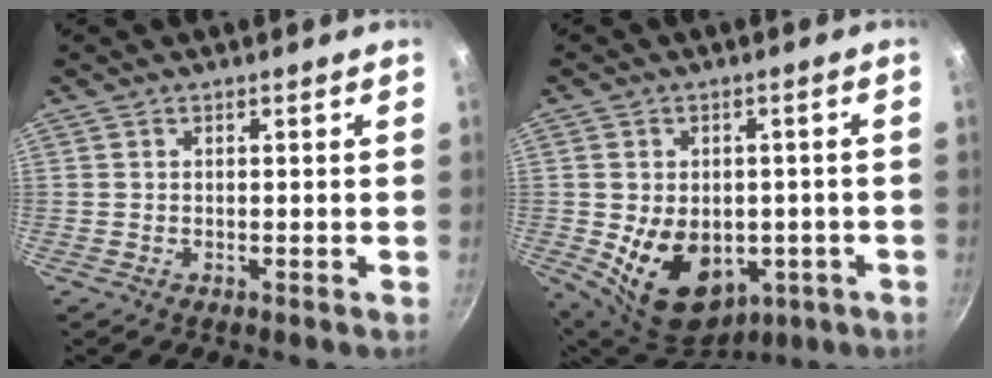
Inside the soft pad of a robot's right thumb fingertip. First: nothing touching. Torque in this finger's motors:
{"motor_torque": [-0.21, 0.60, 0.04, 0.06, 0.13]}